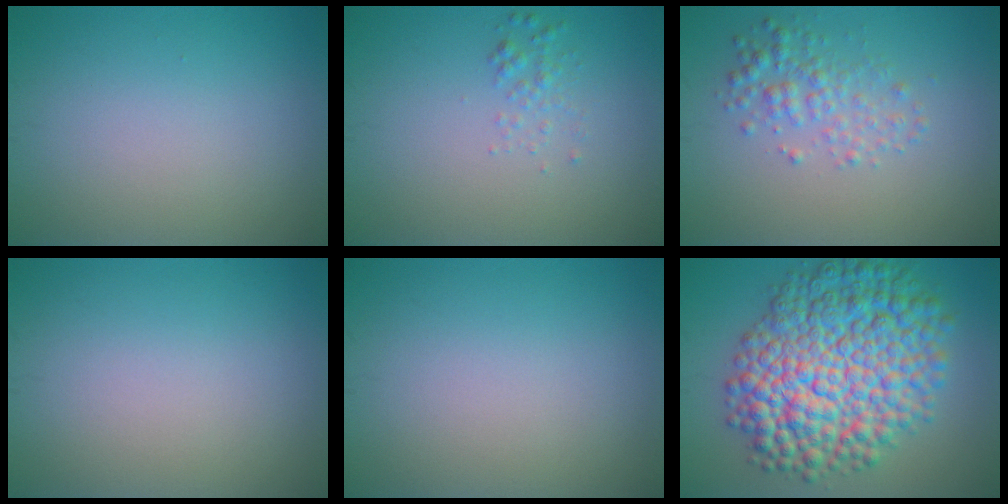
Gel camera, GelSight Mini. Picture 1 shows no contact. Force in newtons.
{"total": 1.1, "press": 1.1, "slide": 0.0}
{"total": 2.6, "press": 2.6, "slide": 0.0}
{"total": 0.0}
{"total": 0.0}
{"total": 13.0, "press": 13.0, "slide": 0.3}